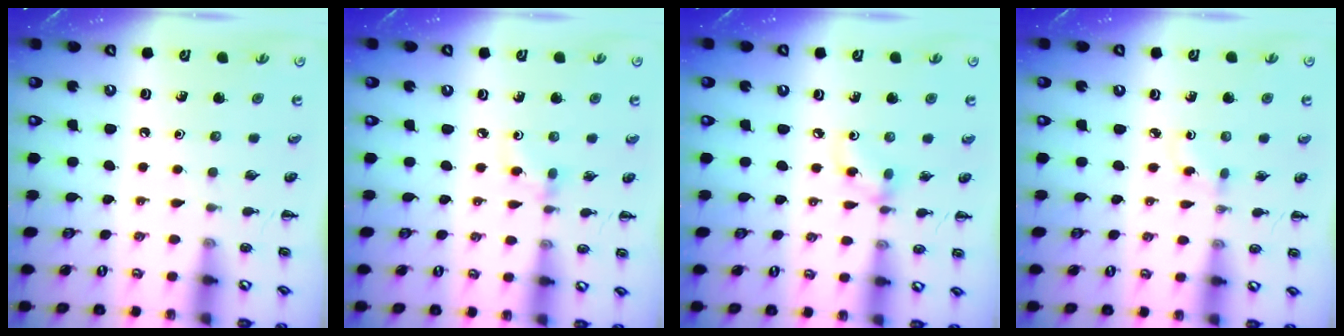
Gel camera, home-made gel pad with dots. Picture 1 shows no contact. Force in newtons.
{"total": 2.5, "press": 2.4, "slide": 0.9}
{"total": 5.0, "press": 5.0, "slide": 0.4}
{"total": 1.2, "press": 1.0, "slide": 0.8}